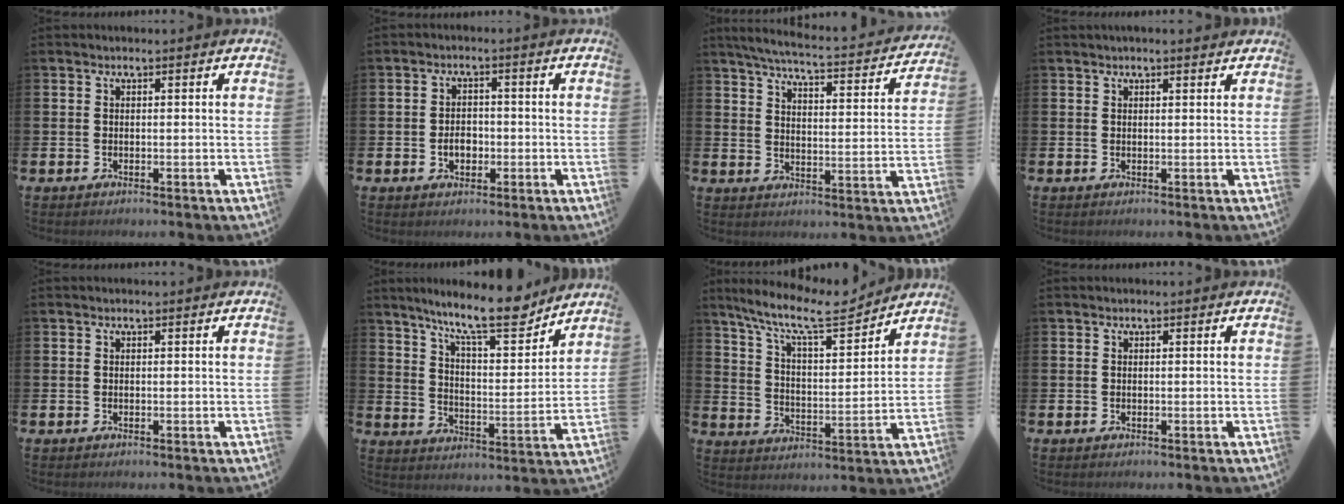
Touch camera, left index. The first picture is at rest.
{"total": 3.0, "force": [-0.8, 2.1, 1.9], "torque": [-0.018, -0.005, -0.022]}
{"total": 5.1, "force": [4.6, 0.5, 2.1], "torque": [-0.050, -0.043, 0.071]}
{"total": 1.0, "force": [1.0, 0.0, 0.3], "torque": [0.007, -0.003, 0.015]}
{"total": 0.0}
{"total": 12.5, "force": [10.6, 2.3, 6.2], "torque": [-0.119, -0.060, 0.180]}
{"total": 10.8, "force": [9.3, 2.1, 5.0], "torque": [-0.114, -0.057, 0.158]}
{"total": 0.0}